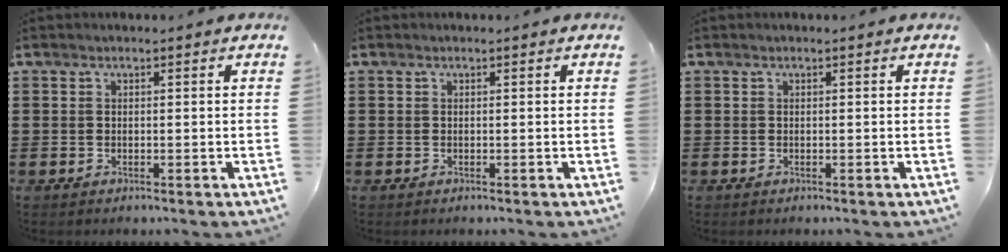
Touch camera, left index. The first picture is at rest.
{"total": 0.0}
{"total": 0.0}